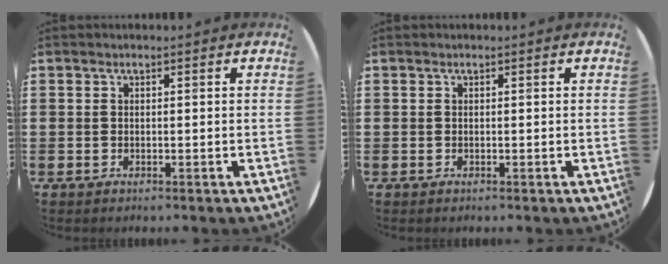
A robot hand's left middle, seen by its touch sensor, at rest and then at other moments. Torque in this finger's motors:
{"motor_torque": [0.00, 0.00, 0.00, 0.01]}